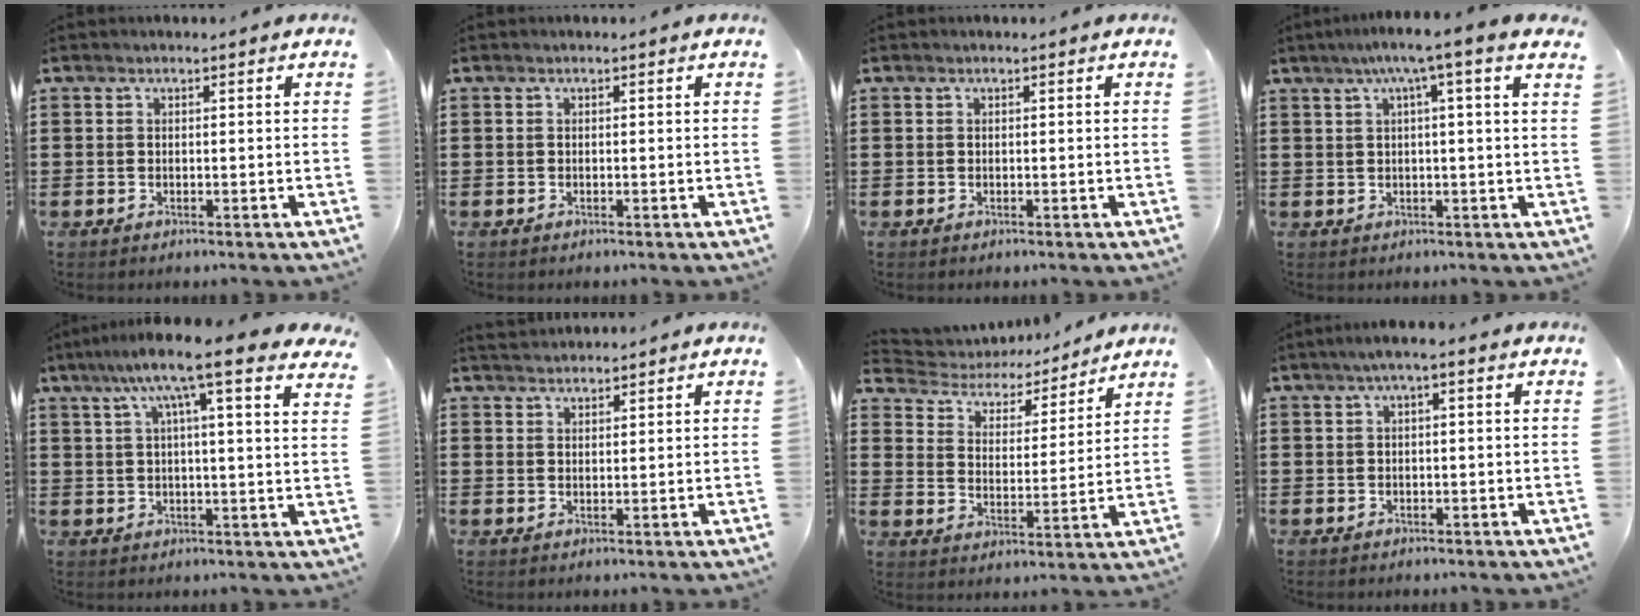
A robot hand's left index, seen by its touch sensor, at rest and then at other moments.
{"total": 0.0}
{"total": 0.0}
{"total": 4.5, "force": [2.0, -0.9, 3.9], "torque": [-0.078, -0.003, 0.029]}
{"total": 10.0, "force": [6.6, 1.0, 7.4], "torque": [-0.149, -0.018, 0.104]}
{"total": 2.1, "force": [2.1, 0.3, -0.1], "torque": [-0.004, 0.002, 0.041]}
{"total": 4.6, "force": [4.4, 1.2, 0.6], "torque": [-0.041, -0.029, 0.071]}
{"total": 1.5, "force": [-0.2, 0.2, 1.5], "torque": [-0.023, -0.001, -0.004]}